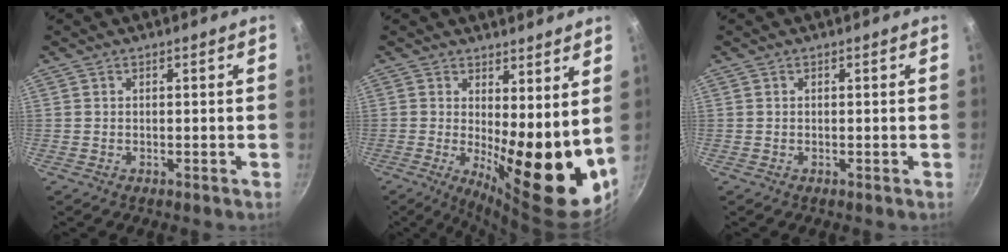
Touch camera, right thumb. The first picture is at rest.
{"total": 15.3, "force": [1.6, 5.3, 14.3], "torque": [-0.170, -0.032, 0.033]}
{"total": 0.0}